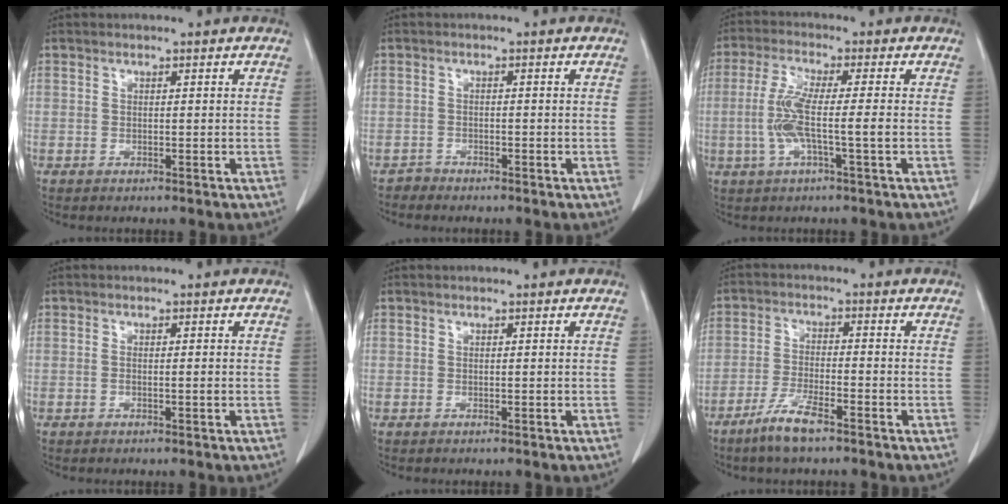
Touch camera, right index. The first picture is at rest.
{"total": 1.2, "force": [-1.1, 0.3, -0.4], "torque": [0.006, -0.001, -0.023]}
{"total": 6.7, "force": [-1.2, 0.1, 6.6], "torque": [-0.140, 0.004, -0.024]}
{"total": 0.9, "force": [-0.1, 0.1, 0.9], "torque": [-0.014, 0.003, 0.001]}
{"total": 0.0}
{"total": 6.0, "force": [-4.4, 0.7, 4.1], "torque": [-0.089, -0.009, -0.082]}